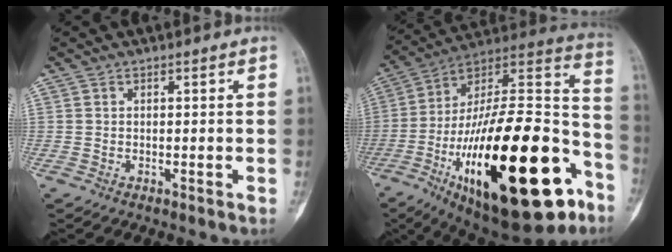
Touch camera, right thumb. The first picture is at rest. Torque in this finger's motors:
{"motor_torque": [3.19, 1.82, 2.77, 0.00, 1.00]}